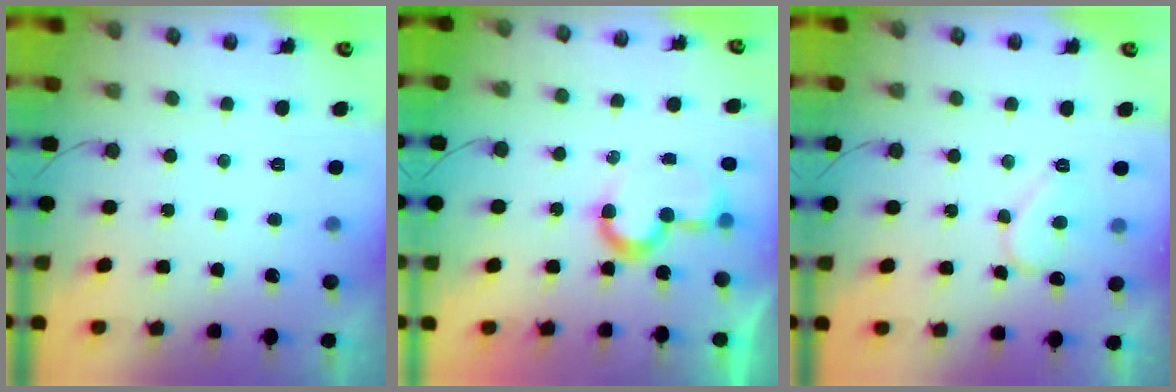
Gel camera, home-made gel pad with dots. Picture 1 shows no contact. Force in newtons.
{"total": 8.4, "press": 8.4, "slide": 0.7}
{"total": 9.1, "press": 9.0, "slide": 0.8}